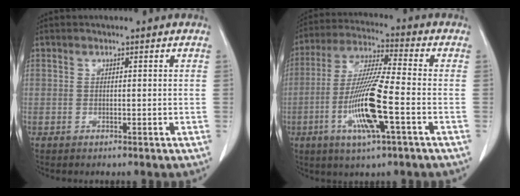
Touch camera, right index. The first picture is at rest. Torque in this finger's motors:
{"motor_torque": [1.95, -0.19, 0.42, 0.17]}